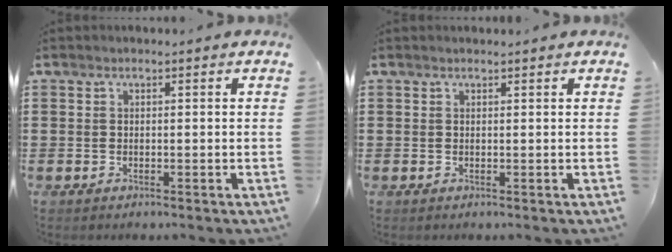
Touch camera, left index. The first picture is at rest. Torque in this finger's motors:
{"motor_torque": [-0.17, -0.95, -0.02, 0.01]}